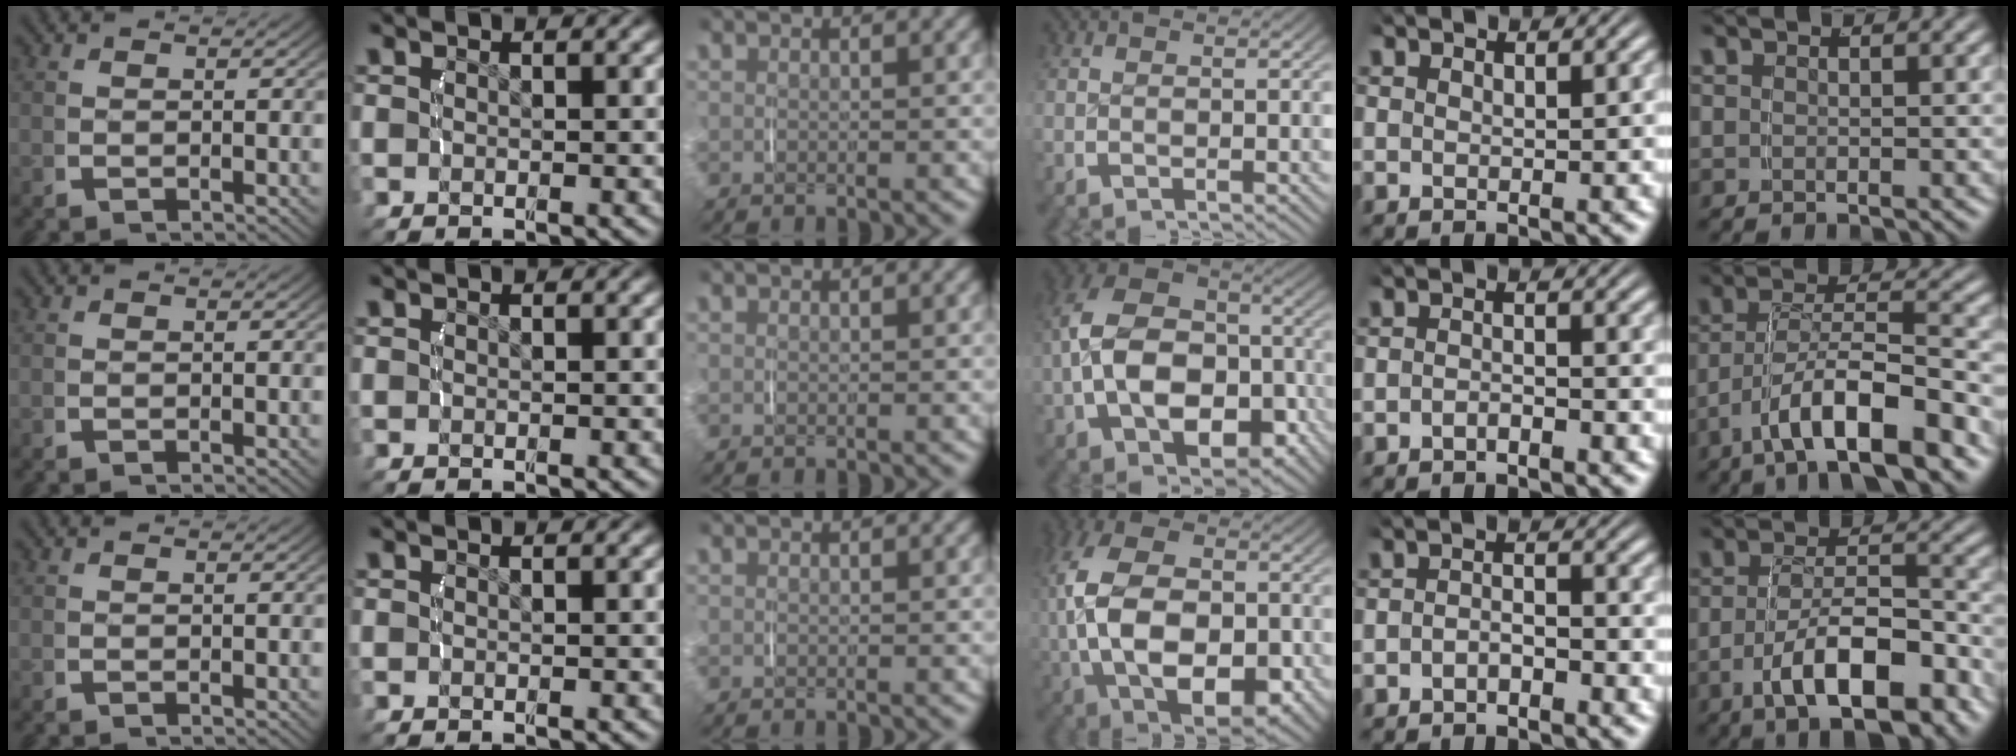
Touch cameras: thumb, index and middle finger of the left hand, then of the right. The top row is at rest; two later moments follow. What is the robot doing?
{"motion": "lift_and_place", "object": "napkin"}